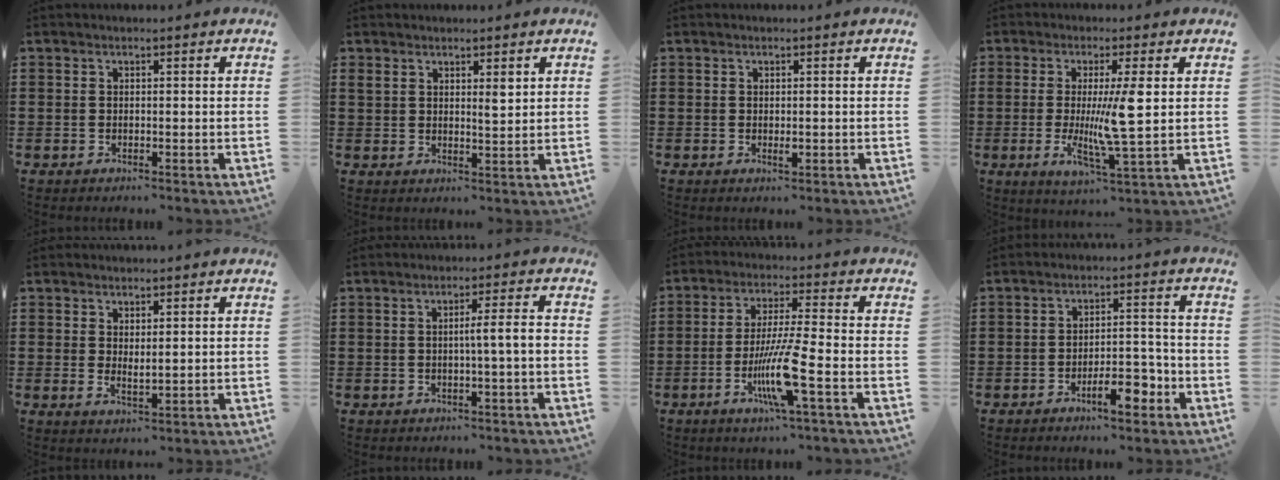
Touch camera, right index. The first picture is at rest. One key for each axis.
{"total": 3.0, "fx": 1.9, "fy": 1.3, "fz": 1.9, "tx": -0.026, "ty": 0.000, "tz": 0.031}
{"total": 1.1, "fx": -0.1, "fy": 0.5, "fz": 1.0, "tx": -0.018, "ty": -0.001, "tz": -0.002}
{"total": 8.3, "fx": 0.8, "fy": 0.5, "fz": 8.2, "tx": -0.151, "ty": -0.015, "tz": 0.006}
{"total": 1.7, "fx": 1.3, "fy": 0.5, "fz": 1.0, "tx": -0.021, "ty": 0.002, "tz": 0.023}
{"total": 3.4, "fx": -0.4, "fy": -0.1, "fz": 3.4, "tx": -0.062, "ty": -0.003, "tz": -0.011}
{"total": 9.6, "fx": -3.6, "fy": 0.3, "fz": 8.9, "tx": -0.179, "ty": -0.018, "tz": -0.071}
{"total": 7.0, "fx": -3.9, "fy": 2.5, "fz": 5.2, "tx": -0.073, "ty": 0.008, "tz": -0.067}